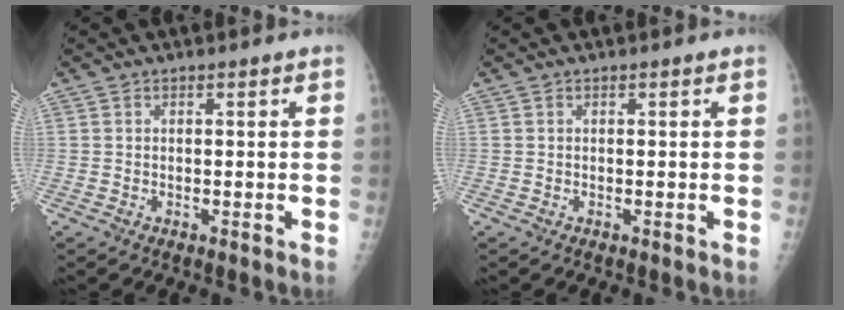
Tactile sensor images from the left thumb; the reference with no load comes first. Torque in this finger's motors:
{"motor_torque": [0.02, 0.02, -0.06, -0.06, 0.00]}